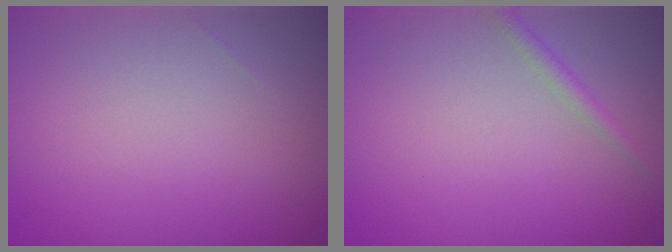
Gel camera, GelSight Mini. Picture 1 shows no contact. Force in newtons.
{"total": 1.2, "press": 1.2, "slide": 0.0}